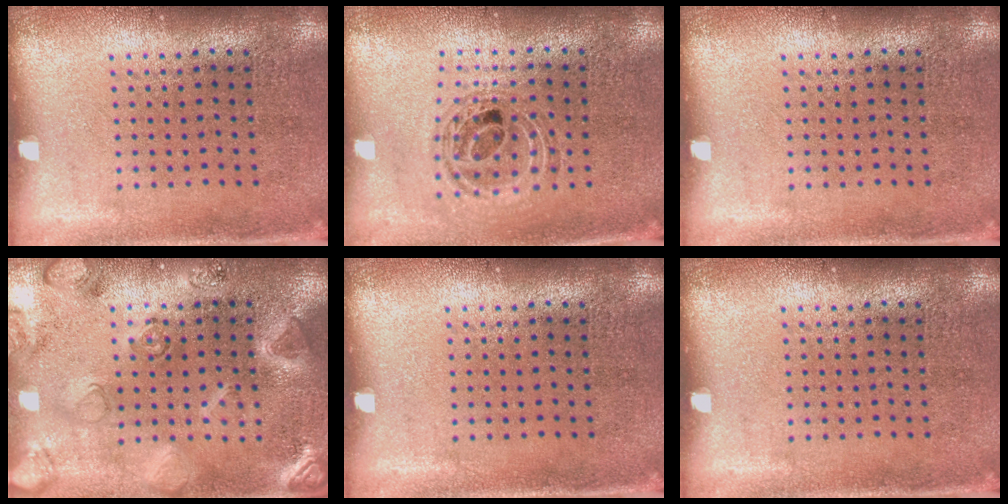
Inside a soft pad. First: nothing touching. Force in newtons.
{"total": 0.9, "press": 0.9, "slide": 0.1}
{"total": 0.0}
{"total": 2.7, "press": 2.7, "slide": 0.4}
{"total": 0.0}
{"total": 0.0}